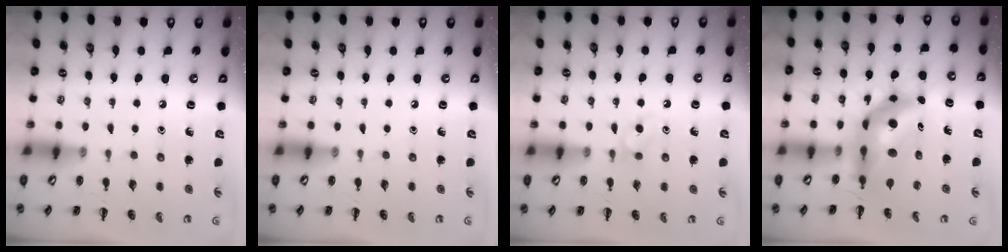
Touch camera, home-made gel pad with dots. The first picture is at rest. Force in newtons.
{"total": 0.0}
{"total": 4.5, "press": 4.1, "slide": 1.8}
{"total": 9.1, "press": 8.5, "slide": 3.3}